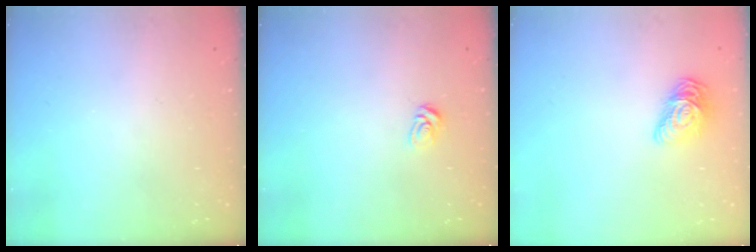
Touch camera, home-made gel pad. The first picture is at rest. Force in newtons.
{"total": 4.8, "press": 4.8, "slide": 0.4}
{"total": 10.6, "press": 10.6, "slide": 1.0}